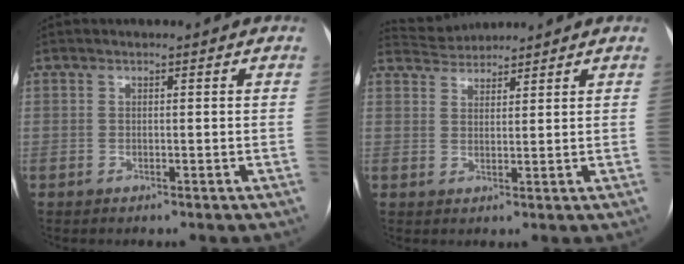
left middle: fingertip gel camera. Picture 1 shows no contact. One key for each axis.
{"total": 4.3, "fx": 4.2, "fy": 0.5, "fz": -0.1, "tx": -0.005, "ty": 0.025, "tz": 0.077}